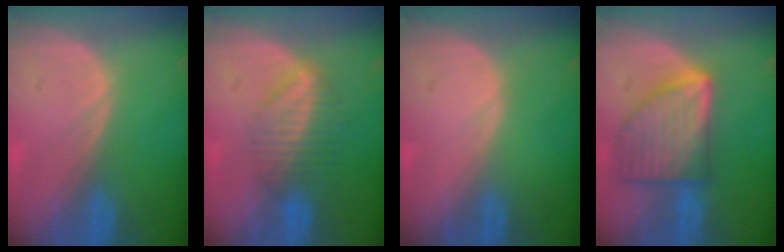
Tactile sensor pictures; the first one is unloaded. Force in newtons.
{"total": 7.0, "press": 6.0, "slide": 3.6}
{"total": 0.0}
{"total": 9.1, "press": 9.1, "slide": 0.4}